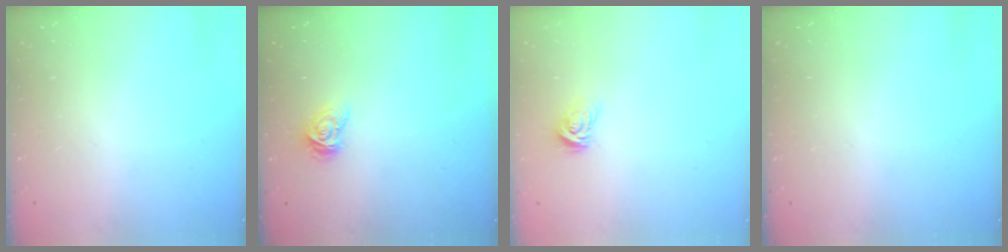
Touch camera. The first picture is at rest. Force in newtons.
{"total": 4.9, "press": 4.8, "slide": 0.4}
{"total": 3.5, "press": 3.5, "slide": 0.5}
{"total": 0.0}